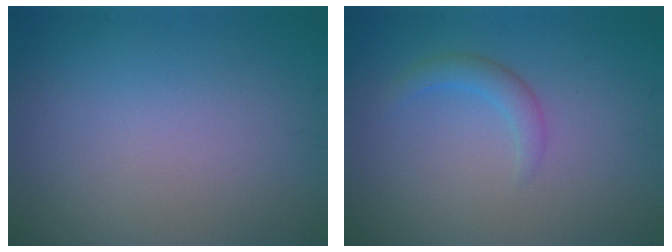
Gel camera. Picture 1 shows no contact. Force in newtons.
{"total": 1.8, "press": 1.8, "slide": 0.0}